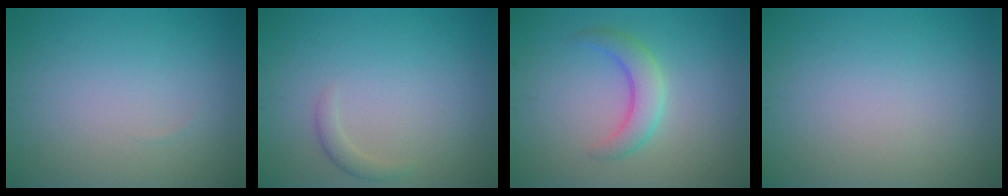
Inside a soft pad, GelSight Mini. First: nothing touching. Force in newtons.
{"total": 1.1, "press": 1.1, "slide": 0.0}
{"total": 3.0, "press": 3.0, "slide": 0.2}
{"total": 0.0}